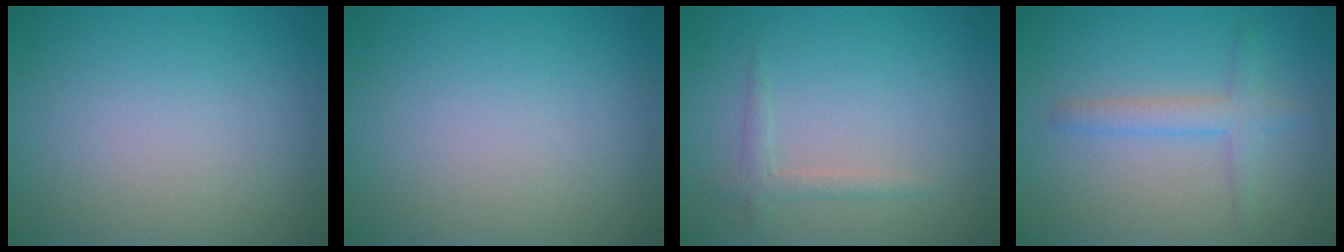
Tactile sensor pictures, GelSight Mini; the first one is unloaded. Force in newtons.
{"total": 0.0}
{"total": 1.3, "press": 1.3, "slide": 0.0}
{"total": 2.3, "press": 2.3, "slide": 0.0}